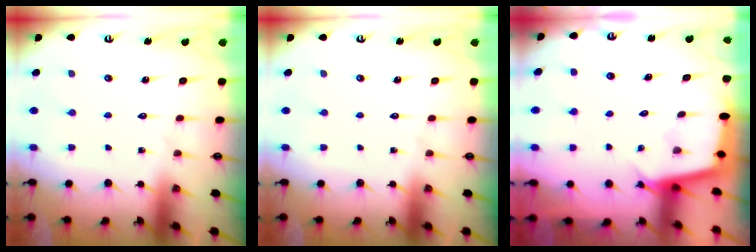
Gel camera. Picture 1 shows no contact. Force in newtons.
{"total": 0.0}
{"total": 2.3, "press": 2.3, "slide": 0.2}